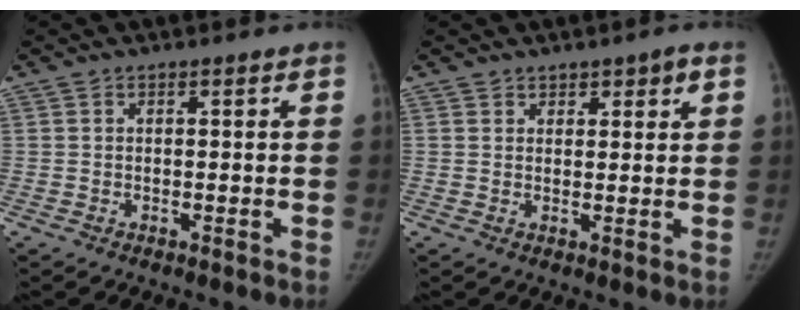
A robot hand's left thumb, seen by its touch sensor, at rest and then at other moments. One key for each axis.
{"total": 2.6, "fx": 1.8, "fy": 1.5, "fz": 1.2, "tx": 0.004, "ty": -0.009, "tz": 0.025}